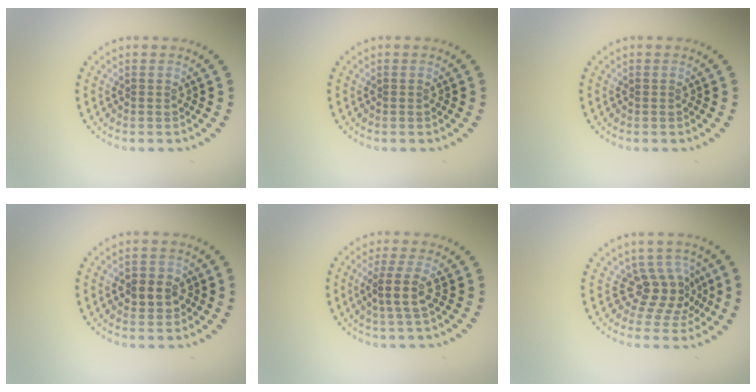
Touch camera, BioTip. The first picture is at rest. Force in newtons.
{"total": 0.0}
{"total": 0.0}
{"total": 2.7, "press": 2.7, "slide": 0.6}
{"total": 2.5, "press": 1.9, "slide": 1.6}
{"total": 3.4, "press": 2.6, "slide": 2.2}